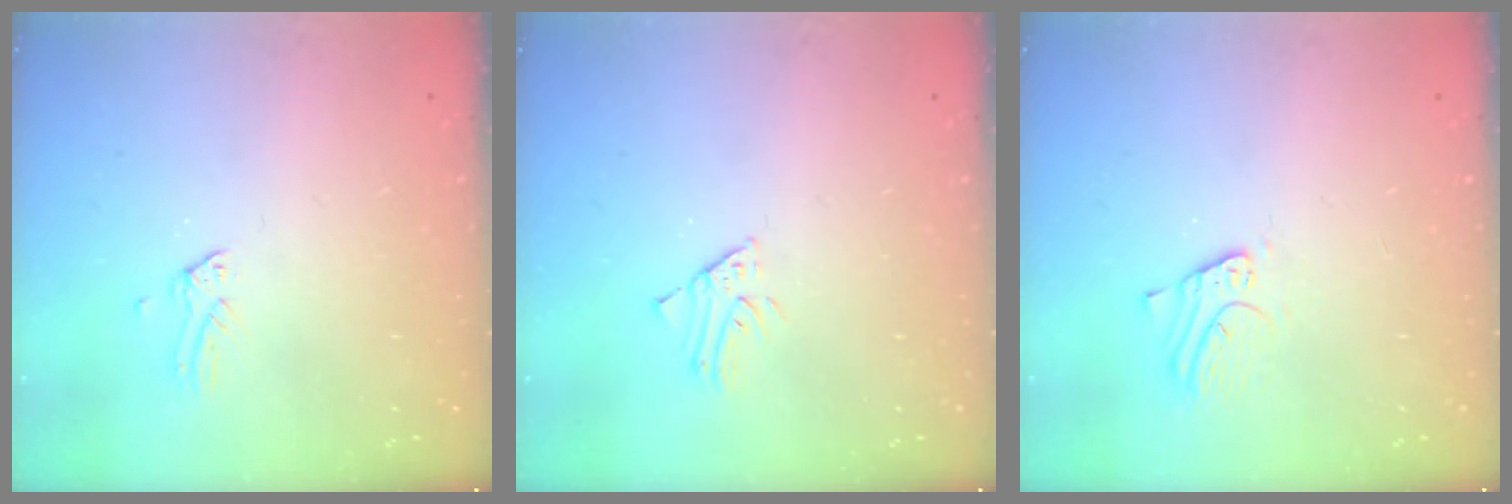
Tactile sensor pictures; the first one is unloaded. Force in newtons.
{"total": 1.6, "press": 1.6, "slide": 0.1}
{"total": 4.7, "press": 4.7, "slide": 0.3}